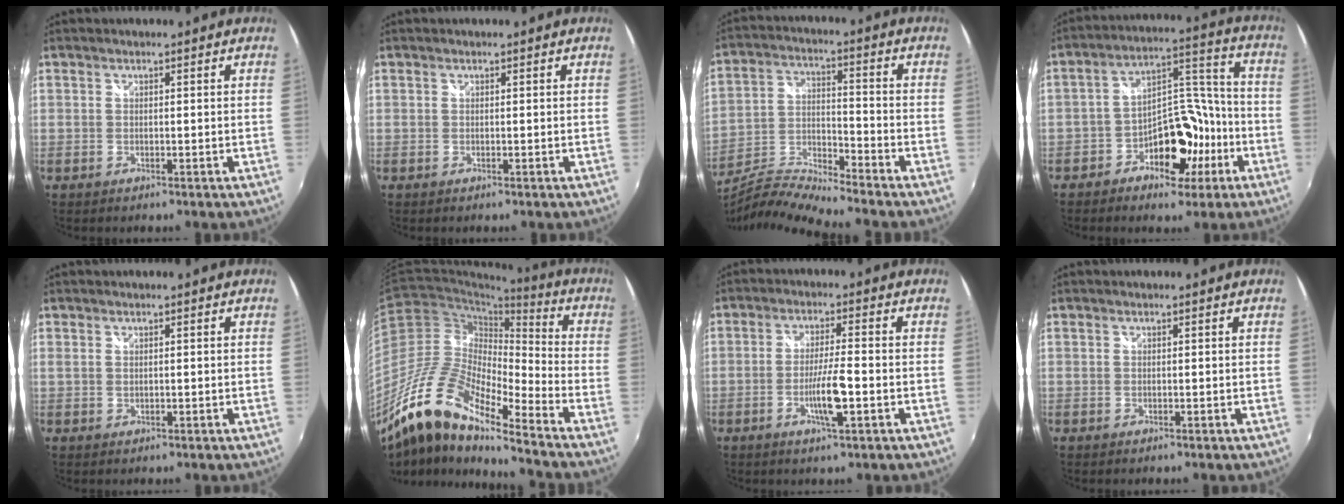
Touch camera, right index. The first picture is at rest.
{"total": 0.0}
{"total": 10.1, "force": [-9.3, -0.7, 3.7], "torque": [-0.079, -0.004, -0.185]}
{"total": 12.7, "force": [-6.6, 8.0, 7.4], "torque": [-0.115, 0.045, -0.101]}
{"total": 0.5, "force": [0.2, 0.3, 0.3], "torque": [-0.008, 0.000, 0.003]}
{"total": 17.2, "force": [-12.5, 4.3, 11.0], "torque": [-0.205, -0.010, -0.253]}
{"total": 6.3, "force": [-2.3, 0.3, 5.9], "torque": [-0.110, -0.006, -0.041]}
{"total": 0.0}